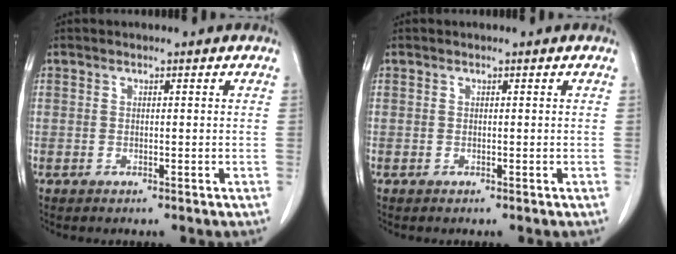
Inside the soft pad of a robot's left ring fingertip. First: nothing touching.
{"total": 0.0}